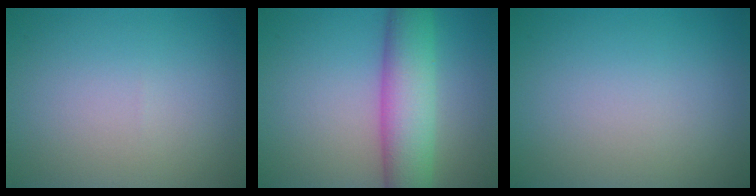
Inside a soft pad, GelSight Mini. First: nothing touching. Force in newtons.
{"total": 7.1, "press": 7.1, "slide": 0.2}
{"total": 0.0}